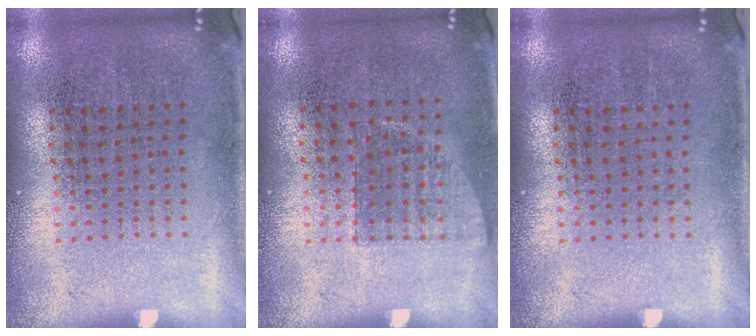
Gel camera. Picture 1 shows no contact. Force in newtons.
{"total": 0.7, "press": 0.6, "slide": 0.3}
{"total": 0.0}